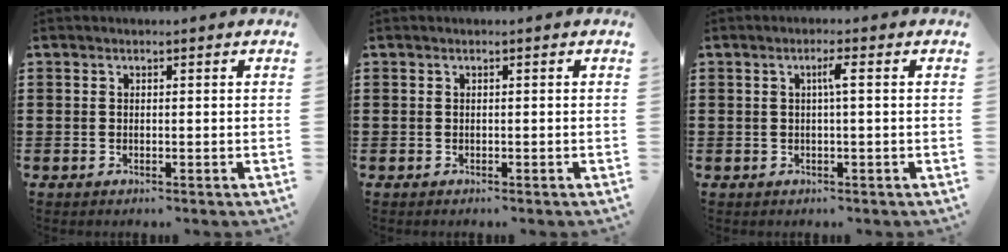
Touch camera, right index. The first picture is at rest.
{"total": 0.0}
{"total": 2.1, "force": [0.2, -0.2, 2.1], "torque": [-0.040, -0.002, 0.000]}